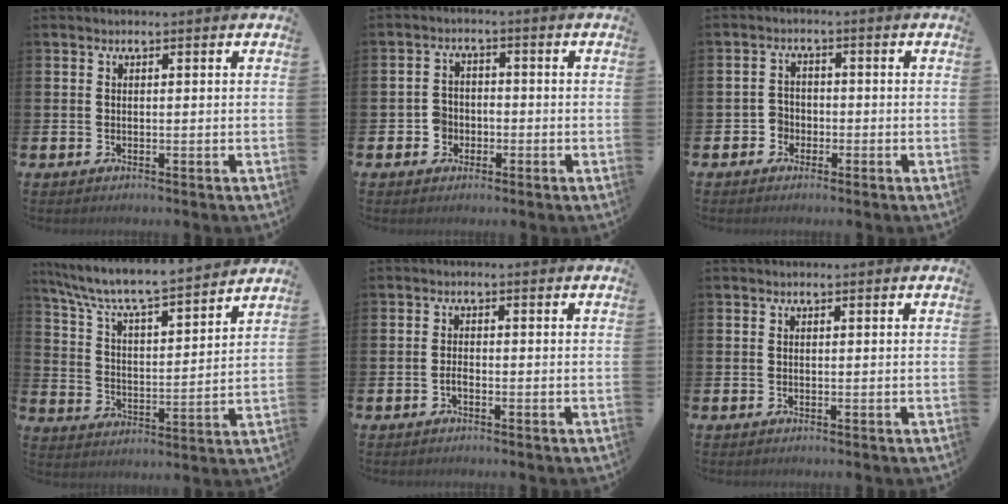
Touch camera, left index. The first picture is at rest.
{"total": 3.0, "force": [-1.5, 2.5, 0.5], "torque": [-0.021, 0.009, -0.035]}
{"total": 2.6, "force": [-1.6, 2.0, 0.1], "torque": [-0.016, 0.009, -0.037]}
{"total": 7.9, "force": [7.5, 0.5, 2.5], "torque": [-0.082, -0.061, 0.126]}
{"total": 1.1, "force": [-0.7, 0.5, 0.8], "torque": [-0.021, 0.001, -0.012]}
{"total": 0.0}